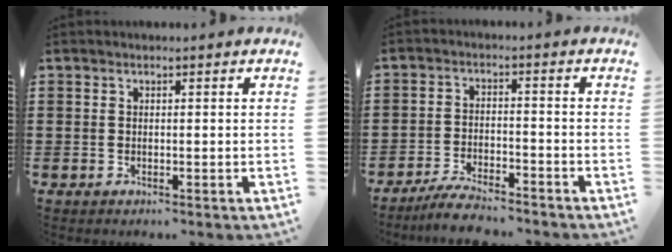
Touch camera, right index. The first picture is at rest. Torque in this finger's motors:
{"motor_torque": [-0.45, 0.51, 0.35, 0.05]}